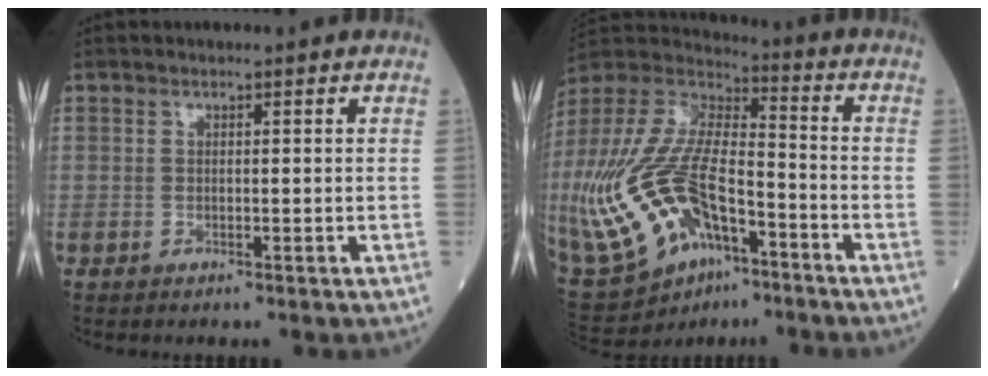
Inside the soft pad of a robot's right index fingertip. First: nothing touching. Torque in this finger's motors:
{"motor_torque": [2.14, 0.00, 1.05, 0.18]}